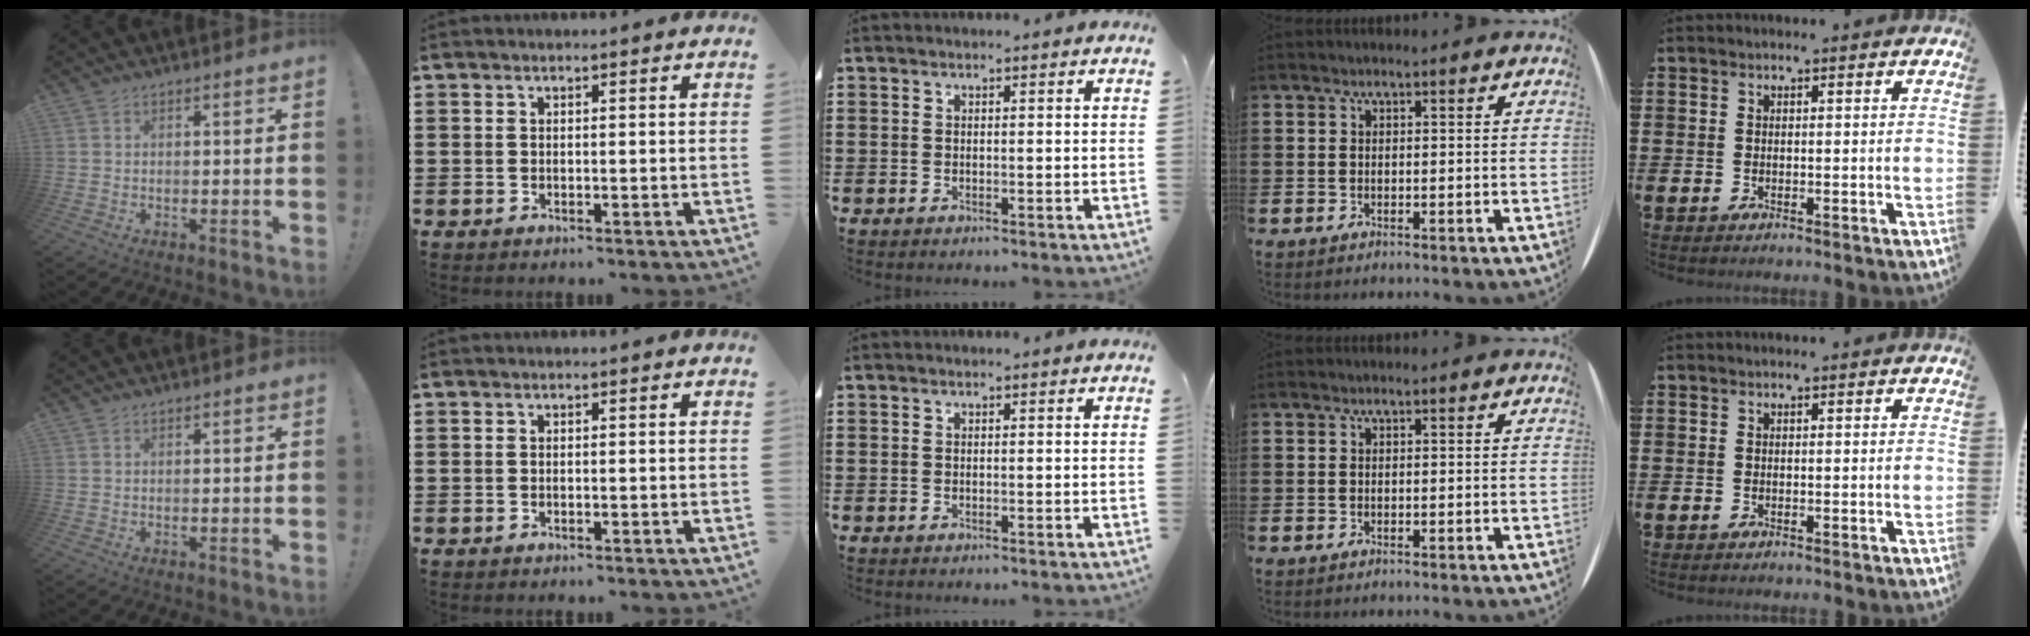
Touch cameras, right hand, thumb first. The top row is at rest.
{}